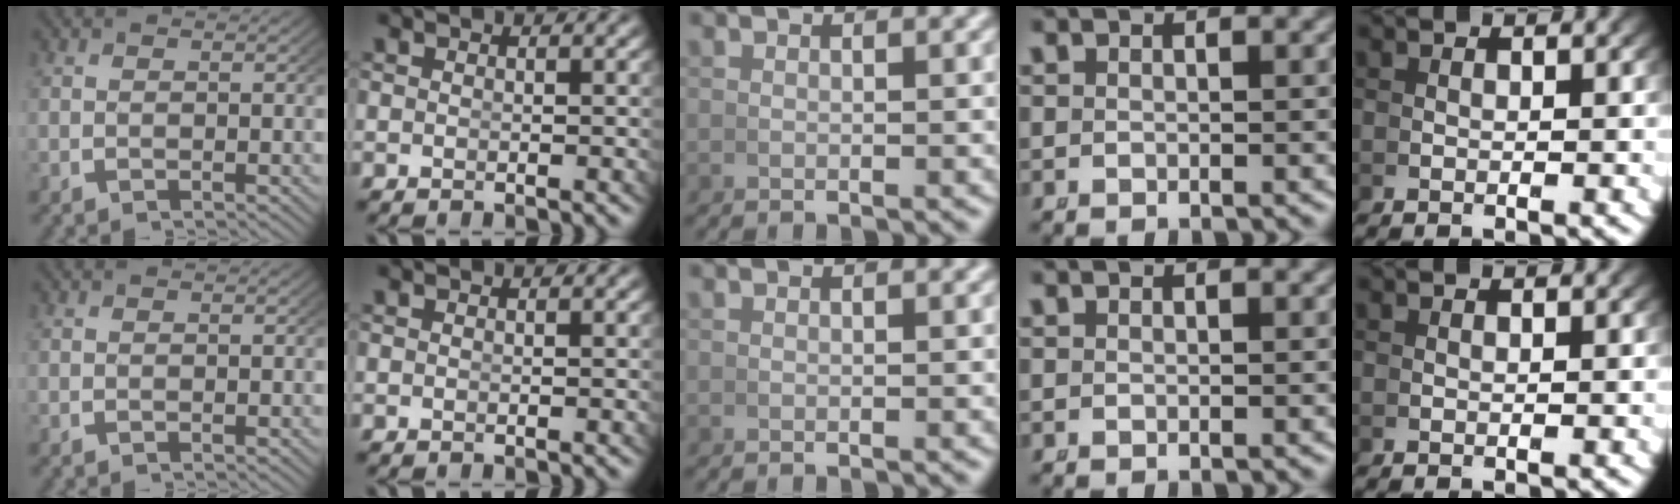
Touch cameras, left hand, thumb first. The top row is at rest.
{}